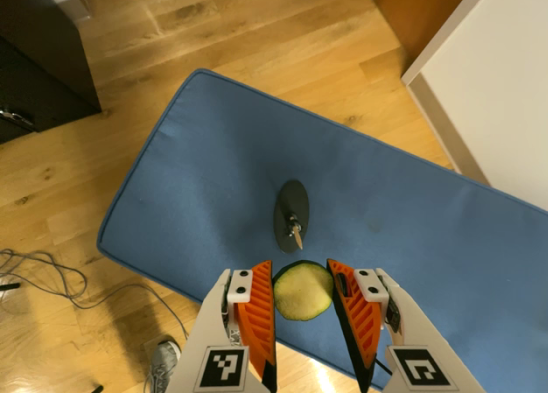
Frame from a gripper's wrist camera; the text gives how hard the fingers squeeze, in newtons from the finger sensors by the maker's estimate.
{"total": 8.4, "left": 8.2, "right": 8.7}